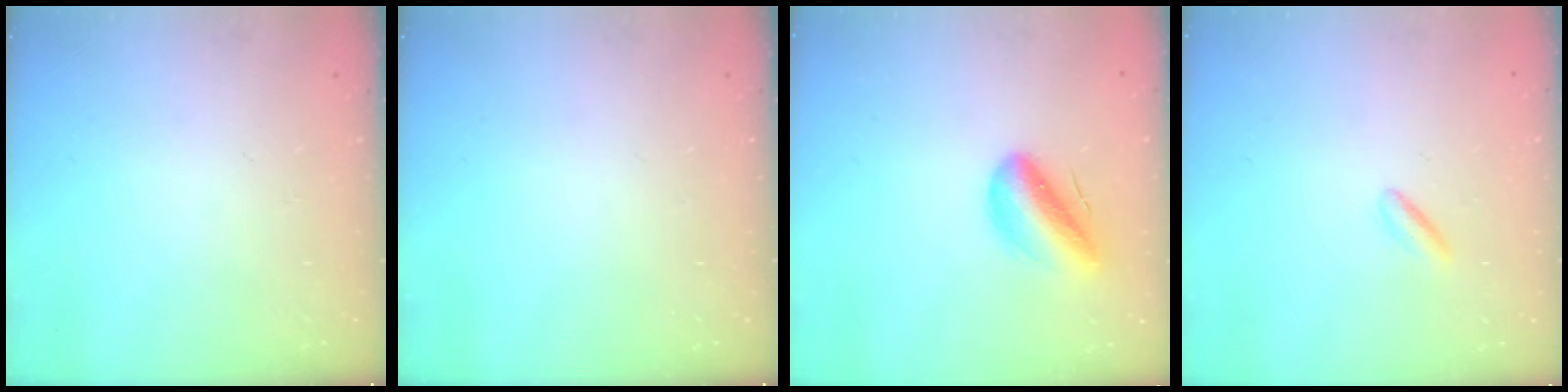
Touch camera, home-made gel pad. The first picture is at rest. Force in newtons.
{"total": 0.0}
{"total": 10.2, "press": 9.8, "slide": 2.7}
{"total": 2.7, "press": 2.5, "slide": 1.2}